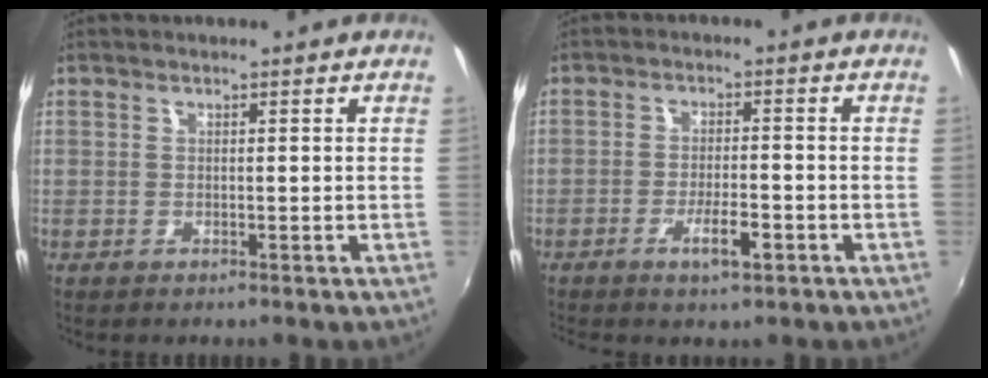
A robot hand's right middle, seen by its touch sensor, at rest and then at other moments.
{"total": 4.7, "force": [-2.7, 1.1, 3.8], "torque": [-0.078, -0.004, -0.043]}